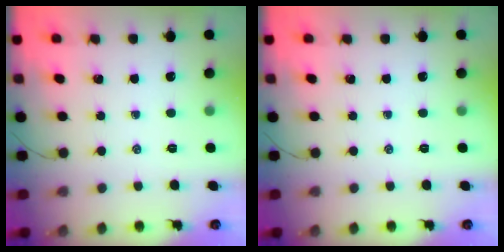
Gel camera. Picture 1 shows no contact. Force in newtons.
{"total": 0.0}